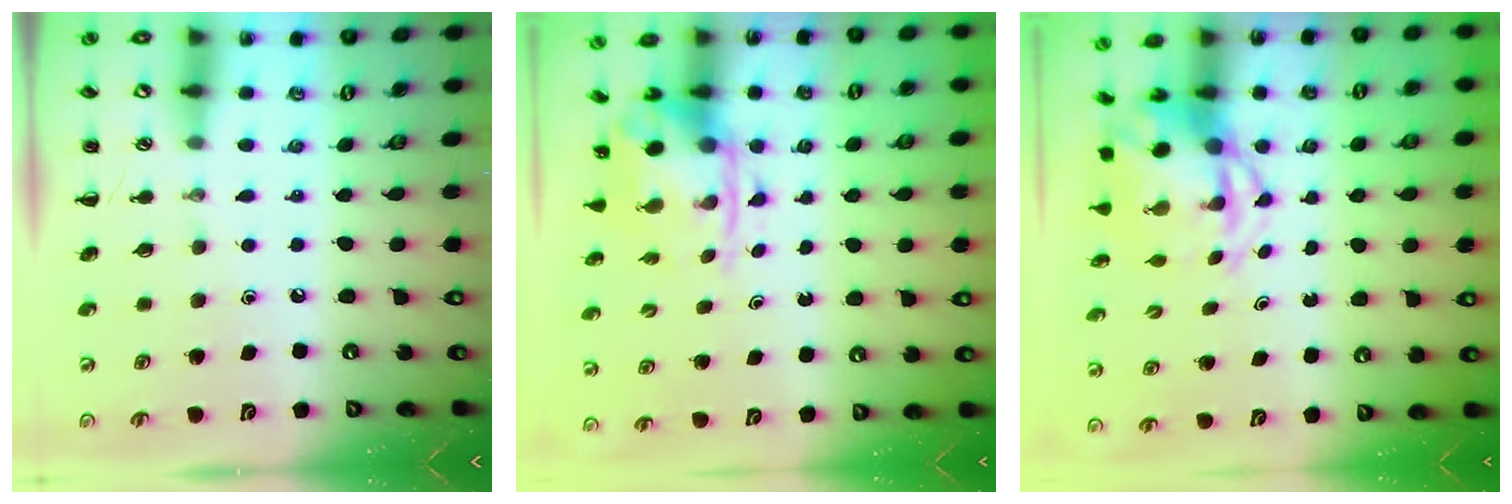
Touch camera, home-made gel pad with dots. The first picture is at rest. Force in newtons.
{"total": 3.8, "press": 3.7, "slide": 0.8}
{"total": 4.5, "press": 4.4, "slide": 1.1}